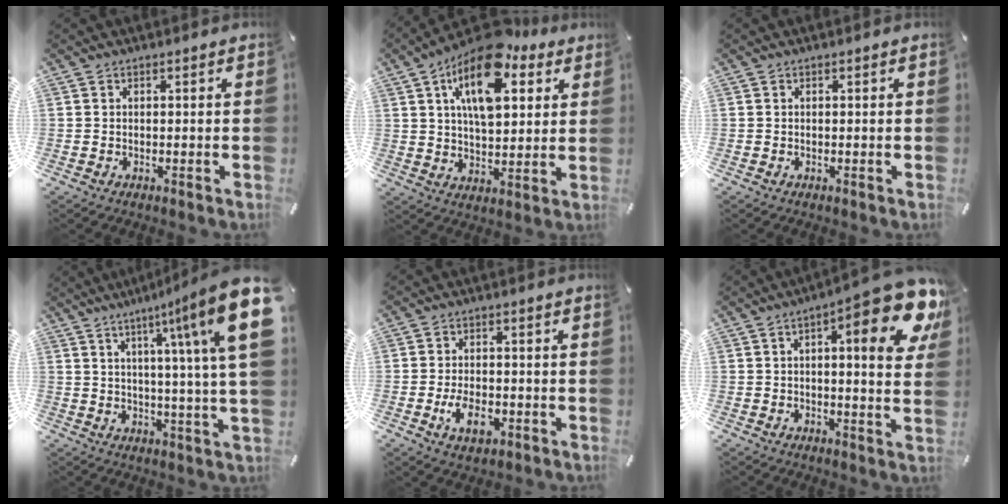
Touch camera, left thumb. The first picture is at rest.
{"total": 17.1, "force": [8.5, 8.7, 12.0], "torque": [-0.213, -0.029, 0.141]}
{"total": 0.0}
{"total": 20.5, "force": [7.7, 2.7, 18.8], "torque": [-0.279, -0.049, 0.107]}
{"total": 6.5, "force": [-2.3, 4.1, 4.4], "torque": [-0.089, 0.002, -0.045]}
{"total": 17.0, "force": [7.8, 4.6, 14.4], "torque": [-0.186, -0.051, 0.115]}